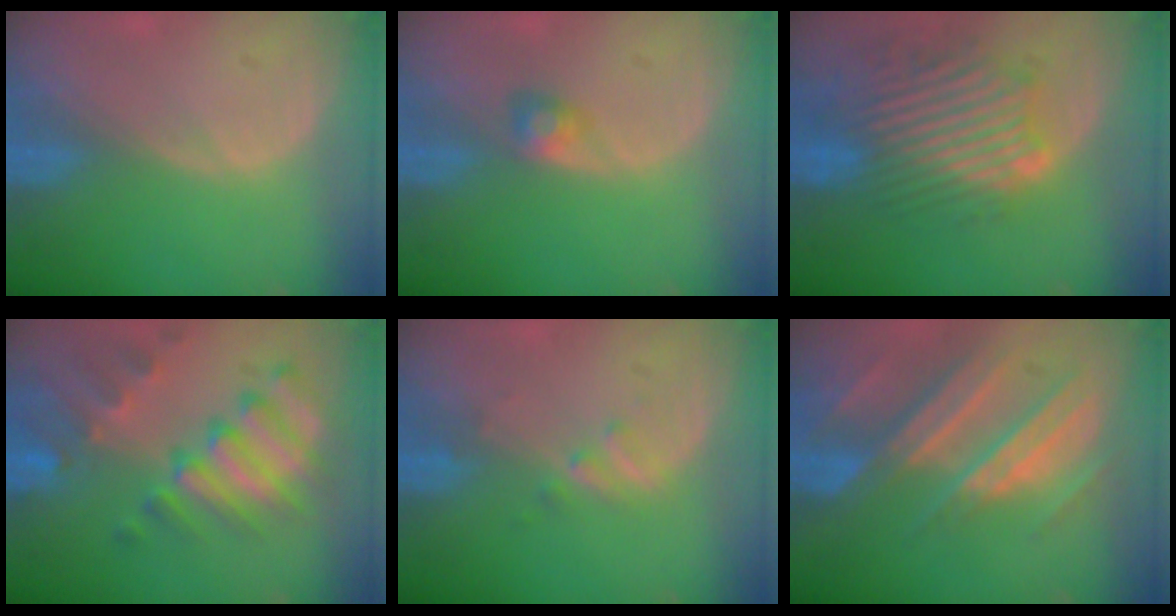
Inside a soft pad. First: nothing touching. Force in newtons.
{"total": 2.1, "press": 2.1, "slide": 0.2}
{"total": 11.0, "press": 10.2, "slide": 4.1}
{"total": 11.0, "press": 9.4, "slide": 5.7}
{"total": 1.9, "press": 1.9, "slide": 0.3}
{"total": 10.5, "press": 9.4, "slide": 4.8}